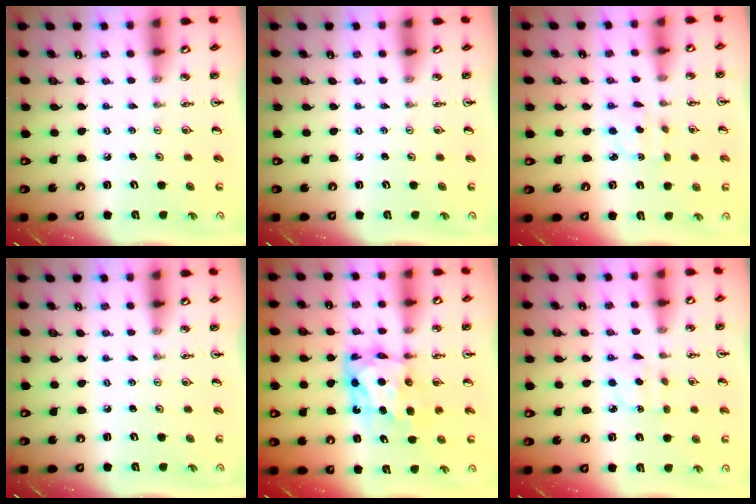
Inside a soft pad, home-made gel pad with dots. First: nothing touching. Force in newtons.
{"total": 0.0}
{"total": 2.6, "press": 2.5, "slide": 0.6}
{"total": 0.0}
{"total": 9.0, "press": 9.0, "slide": 0.7}
{"total": 3.6, "press": 3.6, "slide": 0.5}